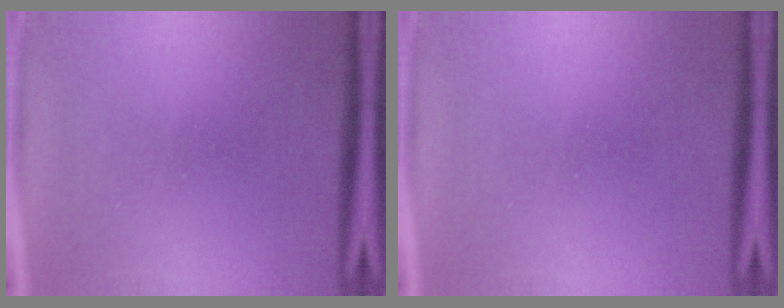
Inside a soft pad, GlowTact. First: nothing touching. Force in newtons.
{"total": 0.0}